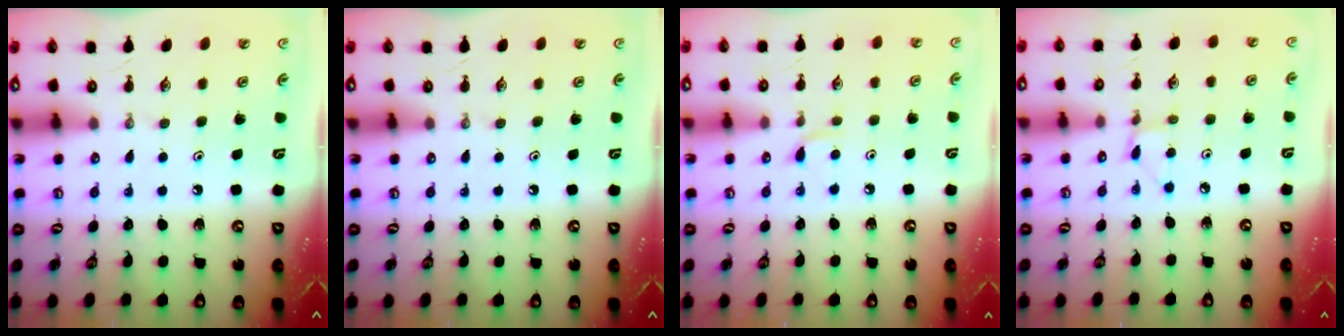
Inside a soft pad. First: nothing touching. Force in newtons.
{"total": 0.0}
{"total": 4.4, "press": 4.3, "slide": 0.5}
{"total": 2.6, "press": 2.6, "slide": 0.3}